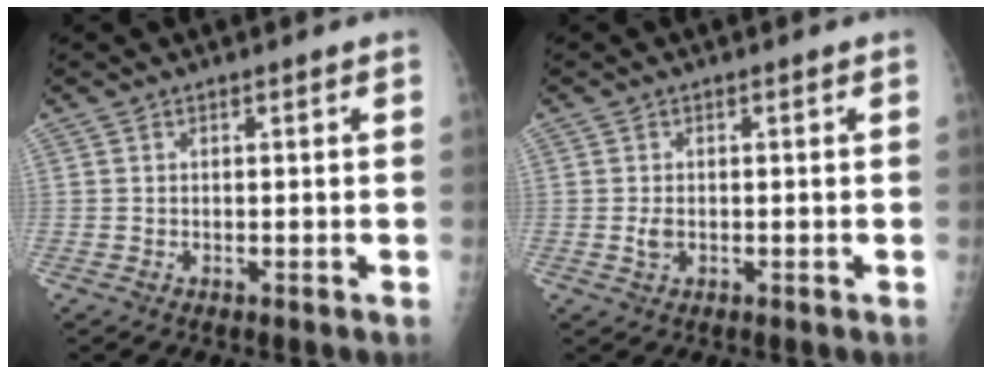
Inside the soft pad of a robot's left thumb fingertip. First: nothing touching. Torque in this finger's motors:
{"motor_torque": [-0.19, -0.18, 0.33, 0.10, 0.06]}